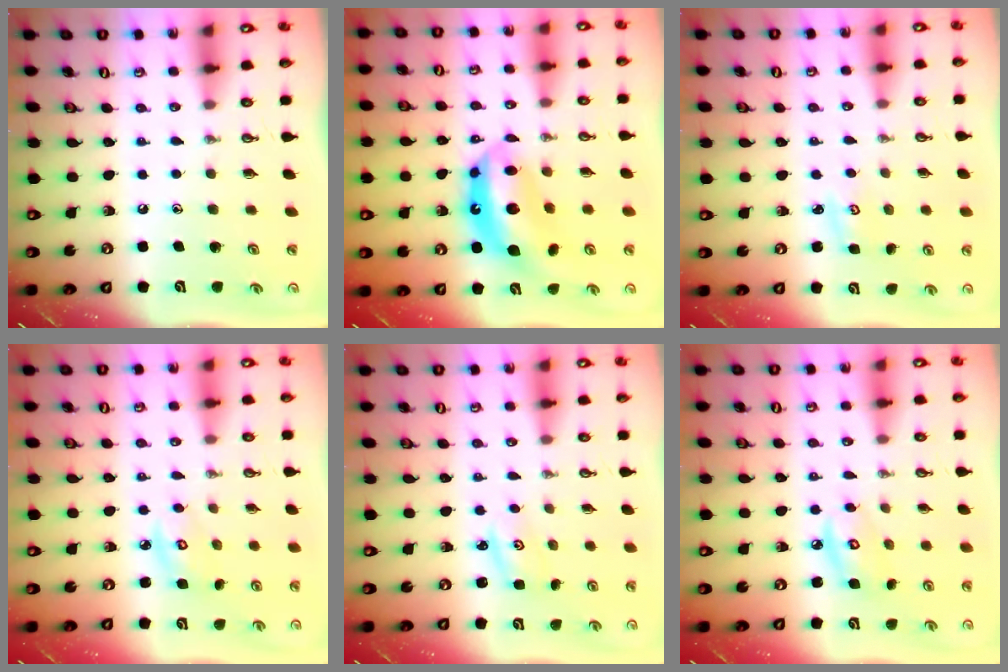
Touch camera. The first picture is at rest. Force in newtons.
{"total": 13.4, "press": 13.4, "slide": 0.9}
{"total": 2.6, "press": 2.6, "slide": 0.2}
{"total": 4.1, "press": 4.1, "slide": 0.1}
{"total": 1.6, "press": 1.5, "slide": 0.1}
{"total": 6.2, "press": 6.2, "slide": 0.2}